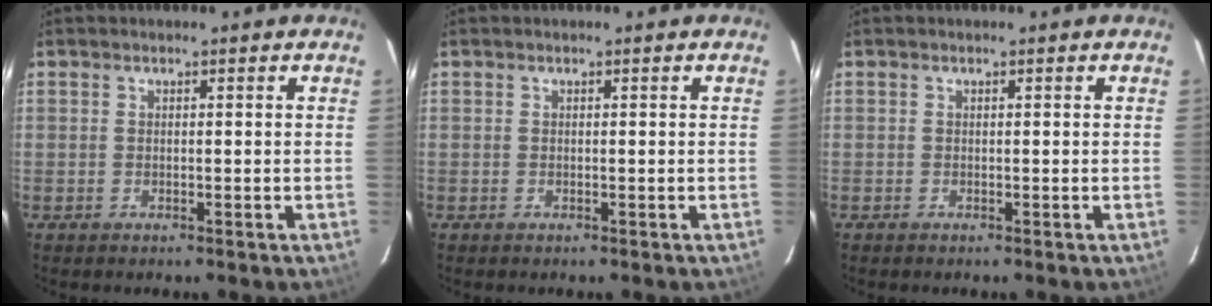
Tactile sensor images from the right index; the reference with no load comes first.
{"total": 0.0}
{"total": 0.0}